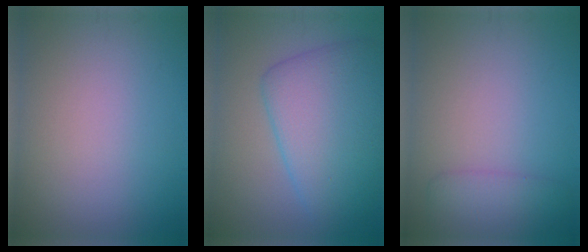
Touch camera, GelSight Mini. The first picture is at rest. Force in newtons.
{"total": 8.0, "press": 8.0, "slide": 0.1}
{"total": 2.3, "press": 2.3, "slide": 0.1}